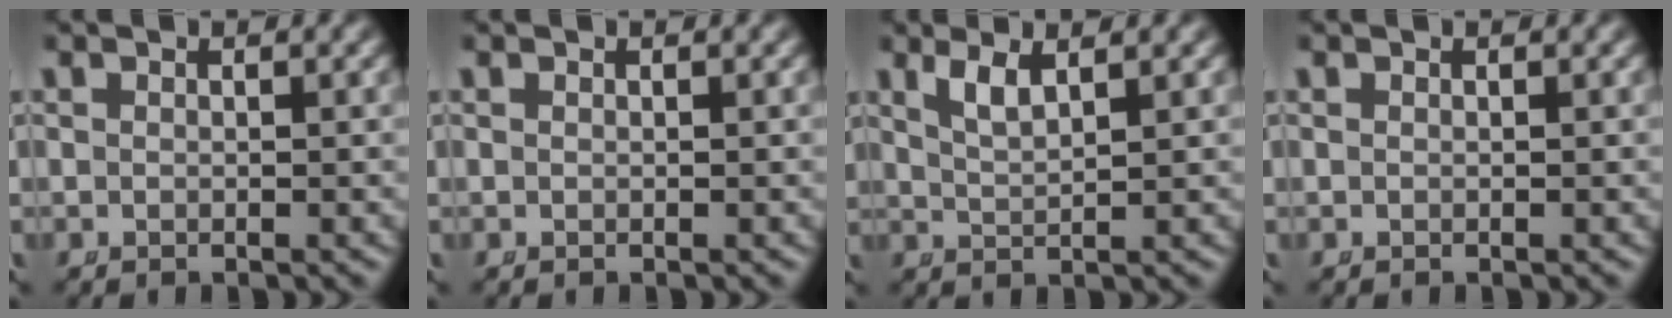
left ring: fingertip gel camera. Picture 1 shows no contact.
{"total": 0.0}
{"total": 2.0, "force": [1.3, 0.2, 1.5], "torque": [-0.036, -0.007, 0.034]}
{"total": 0.0}